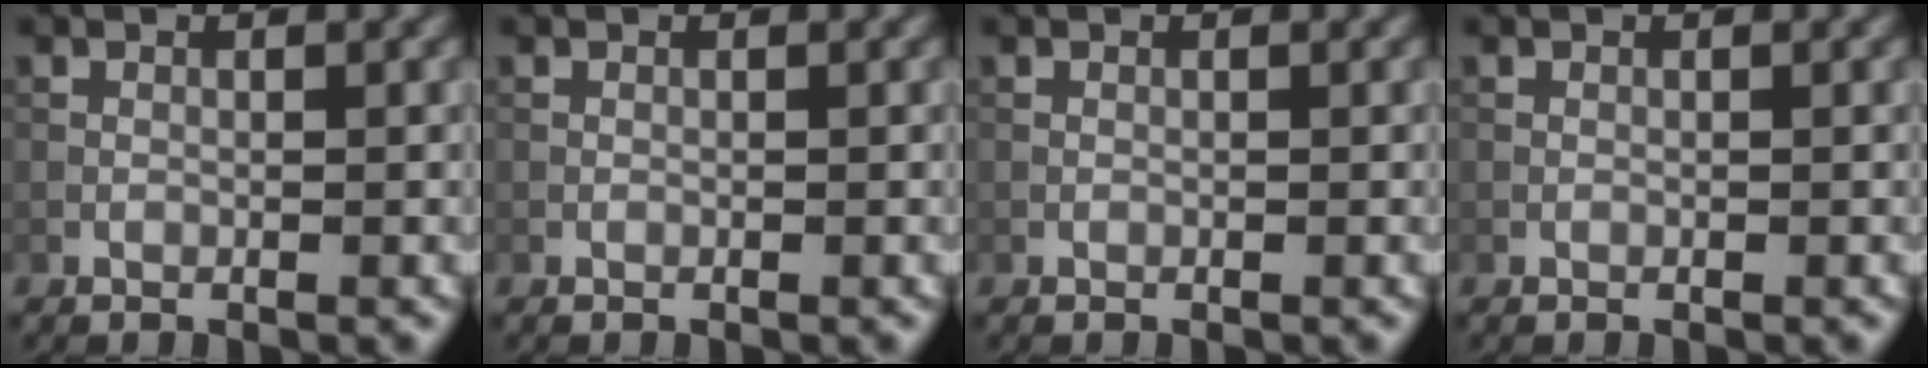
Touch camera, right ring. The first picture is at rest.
{"total": 0.0}
{"total": 0.0}
{"total": 0.0}